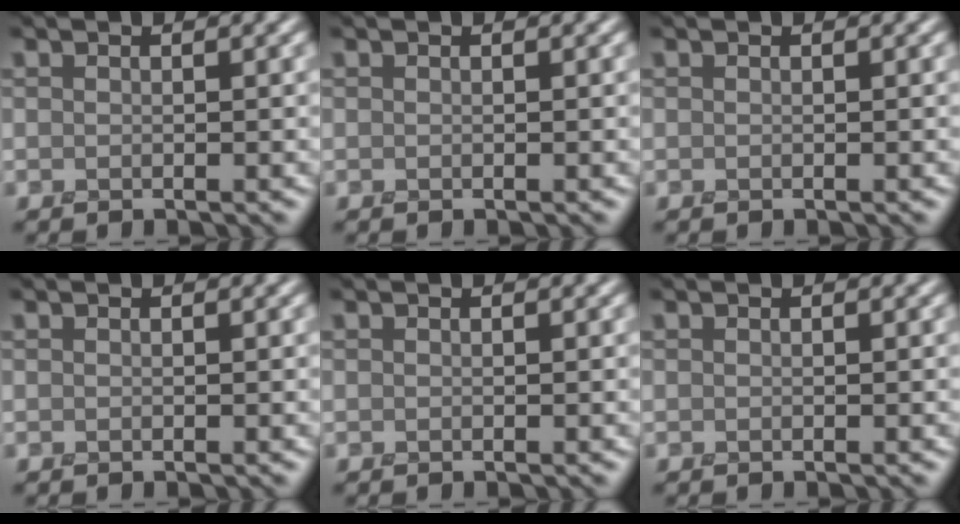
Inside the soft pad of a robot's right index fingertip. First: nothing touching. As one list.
[{"total": 0.0}, {"total": 0.0}, {"total": 0.0}, {"total": 0.0}, {"total": 0.0}]